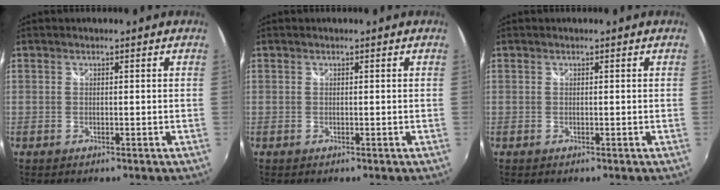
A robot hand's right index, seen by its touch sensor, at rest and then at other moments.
{"total": 0.0}
{"total": 0.0}